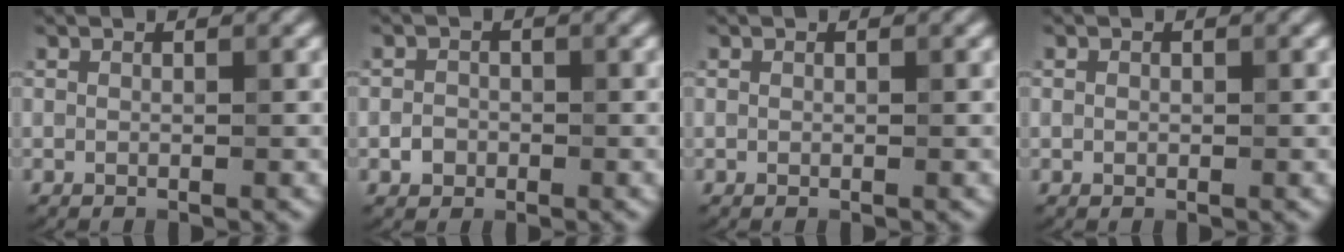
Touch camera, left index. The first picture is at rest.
{"total": 1.4, "force": [-0.5, 1.2, 0.4], "torque": [-0.001, -0.001, -0.012]}
{"total": 0.0}
{"total": 0.5, "force": [0.0, 0.5, 0.2], "torque": [0.000, -0.003, -0.001]}